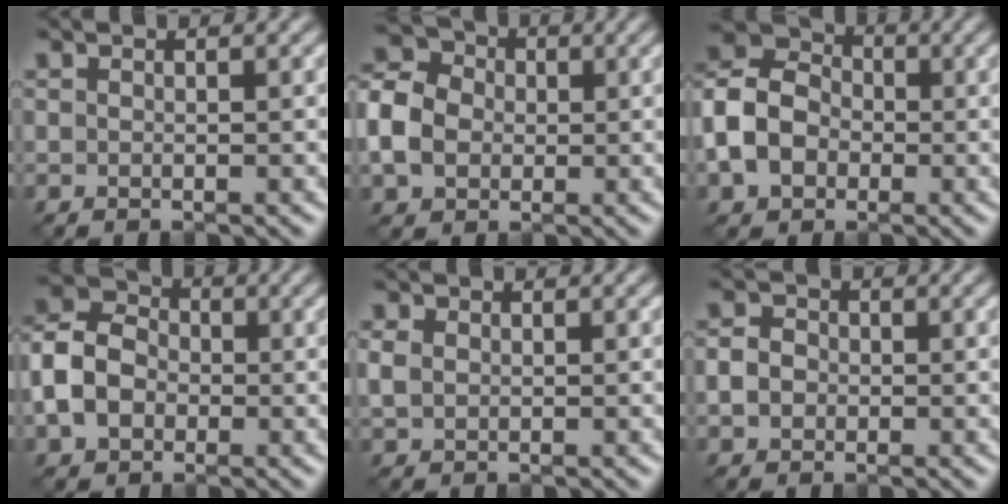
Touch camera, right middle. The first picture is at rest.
{"total": 5.9, "force": [-0.9, 5.0, 3.0], "torque": [-0.086, 0.009, -0.024]}
{"total": 7.1, "force": [-2.4, 5.5, 3.9], "torque": [-0.090, 0.006, -0.059]}
{"total": 6.1, "force": [-1.9, 4.8, 3.4], "torque": [-0.079, 0.006, -0.046]}
{"total": 1.2, "force": [-0.1, 1.1, 0.5], "torque": [-0.018, 0.000, 0.007]}
{"total": 1.9, "force": [-0.7, 1.6, 0.7], "torque": [-0.015, -0.001, -0.015]}